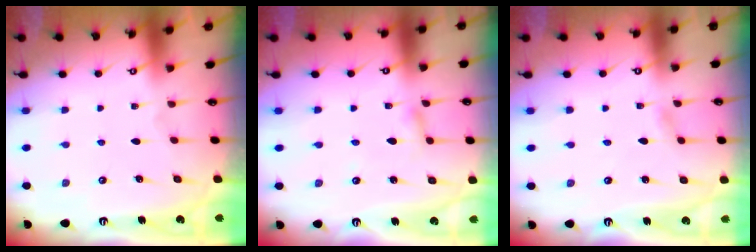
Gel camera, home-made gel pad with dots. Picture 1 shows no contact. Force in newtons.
{"total": 2.0, "press": 2.0, "slide": 0.2}
{"total": 1.4, "press": 1.4, "slide": 0.2}